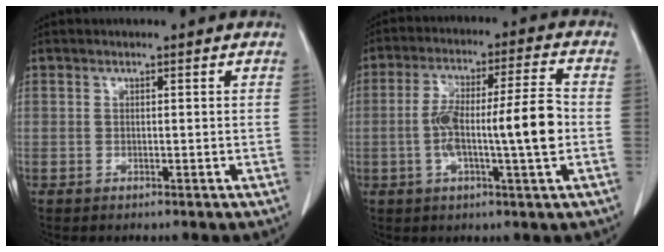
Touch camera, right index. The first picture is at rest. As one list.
[{"total": 12.0, "force": [-1.7, 0.8, 11.8], "torque": [-0.205, 0.017, -0.030]}]